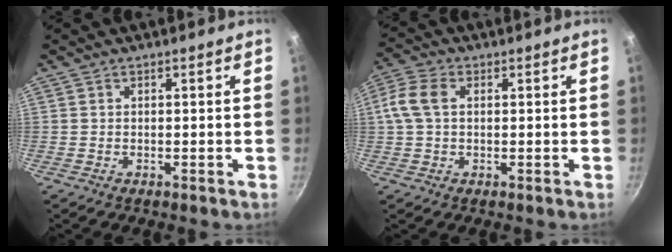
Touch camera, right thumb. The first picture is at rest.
{"total": 6.4, "force": [1.0, 4.1, 4.8], "torque": [-0.105, 0.017, 0.011]}